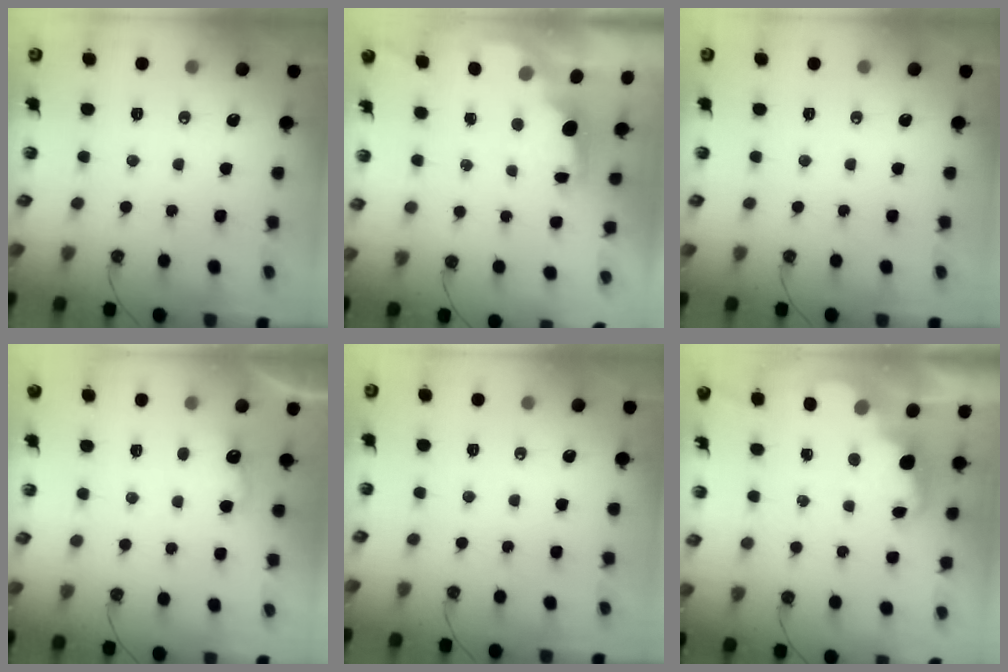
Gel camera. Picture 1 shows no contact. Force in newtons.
{"total": 1.7, "press": 1.6, "slide": 0.6}
{"total": 0.0}
{"total": 3.8, "press": 3.7, "slide": 1.0}
{"total": 0.0}
{"total": 2.4, "press": 2.4, "slide": 0.5}